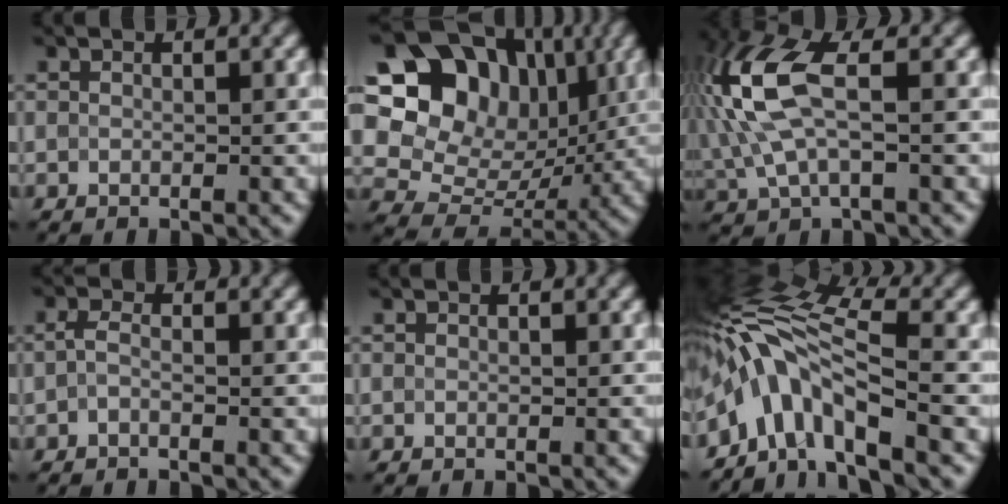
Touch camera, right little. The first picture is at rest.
{"total": 15.2, "force": [4.4, 12.1, 8.1], "torque": [-0.142, 0.033, 0.070]}
{"total": 7.7, "force": [0.8, 3.6, 6.8], "torque": [-0.171, 0.012, 0.010]}
{"total": 1.4, "force": [-0.6, 0.5, 1.1], "torque": [-0.027, -0.001, -0.016]}
{"total": 0.0}
{"total": 8.9, "force": [-3.9, 3.4, 7.2], "torque": [-0.126, 0.019, -0.086]}